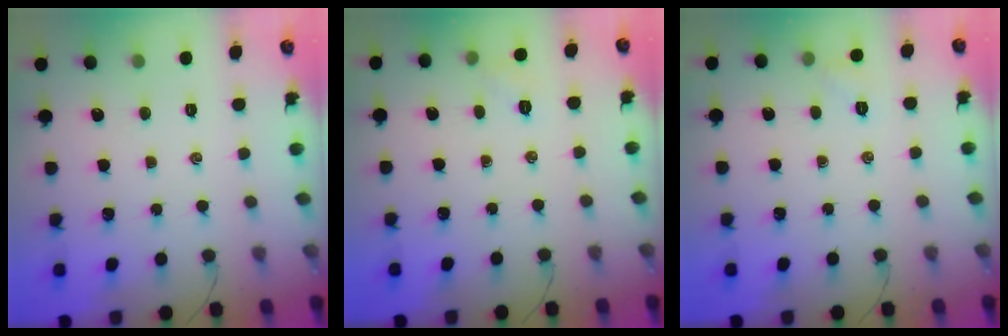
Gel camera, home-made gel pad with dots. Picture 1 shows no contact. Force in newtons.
{"total": 4.2, "press": 4.0, "slide": 1.2}
{"total": 3.9, "press": 3.7, "slide": 1.2}